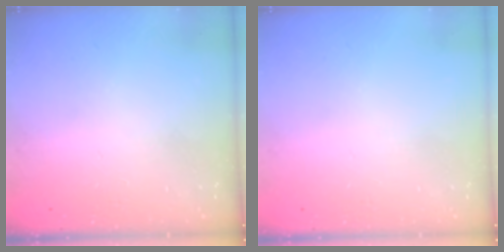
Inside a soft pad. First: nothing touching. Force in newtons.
{"total": 0.0}